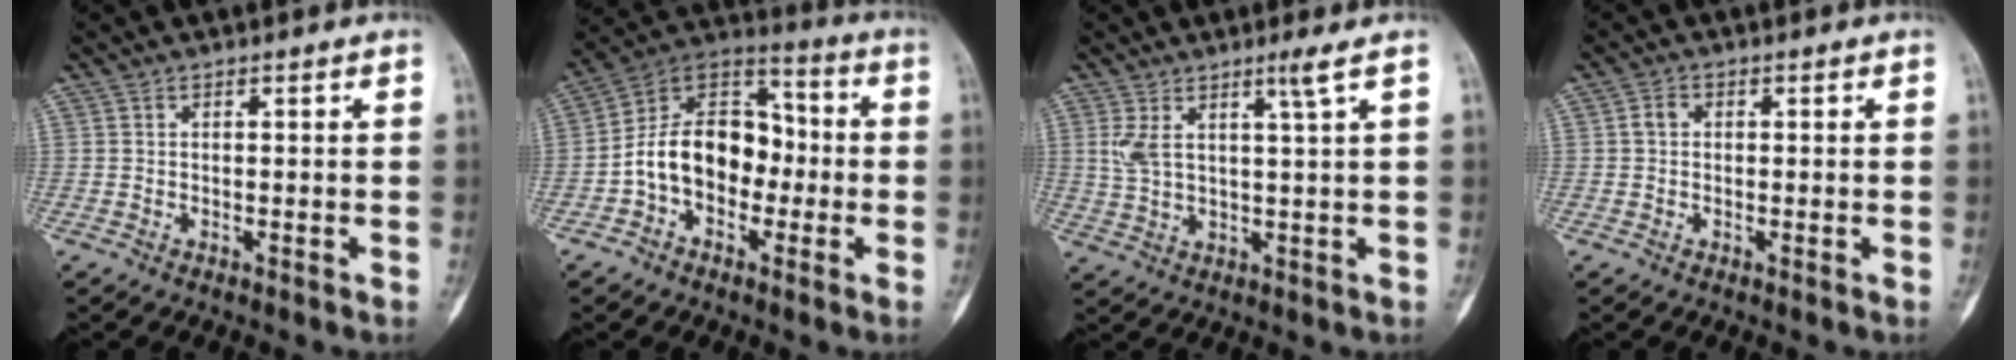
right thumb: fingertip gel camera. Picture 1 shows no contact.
{"total": 15.2, "force": [-2.5, 10.9, 10.4], "torque": [-0.144, 0.050, -0.054]}
{"total": 5.7, "force": [2.7, 0.1, 5.0], "torque": [-0.109, -0.020, 0.063]}
{"total": 1.8, "force": [0.2, 1.5, 1.0], "torque": [-0.016, 0.006, 0.000]}